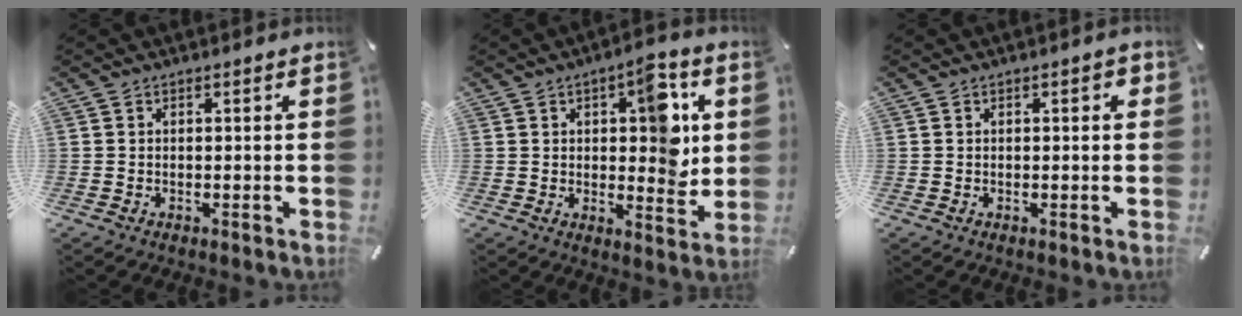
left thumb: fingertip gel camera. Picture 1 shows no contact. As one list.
[{"total": 11.4, "force": [3.0, 5.5, 9.6], "torque": [-0.097, -0.021, 0.043]}, {"total": 1.4, "force": [0.2, 0.6, 1.3], "torque": [-0.024, 0.006, 0.001]}]